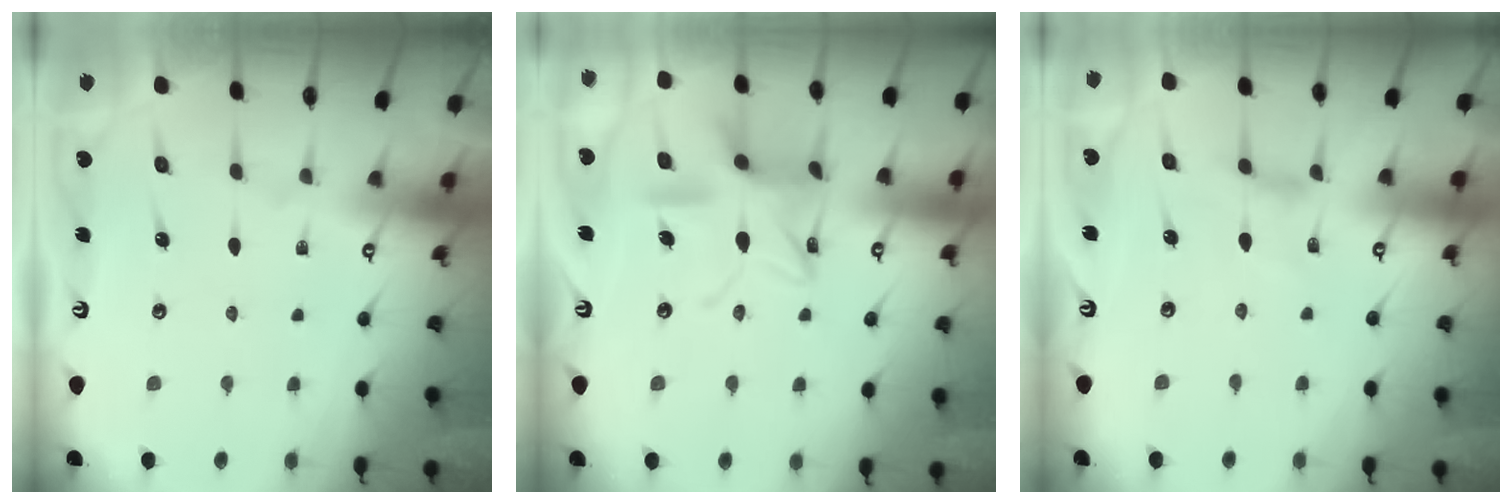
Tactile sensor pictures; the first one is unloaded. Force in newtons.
{"total": 13.3, "press": 13.3, "slide": 1.0}
{"total": 2.2, "press": 2.1, "slide": 0.5}